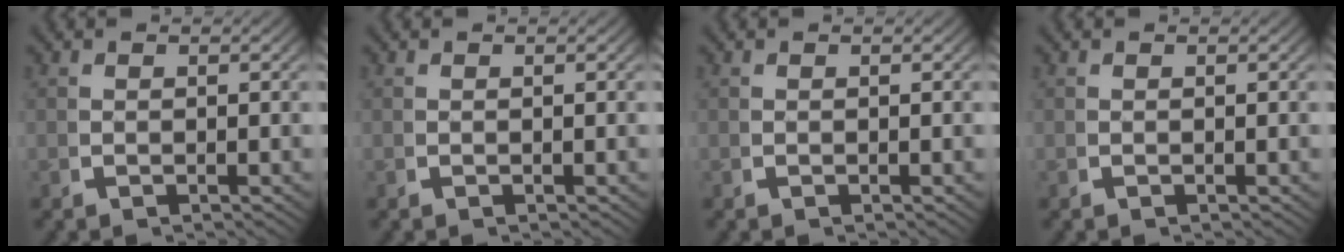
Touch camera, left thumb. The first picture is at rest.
{"total": 0.0}
{"total": 0.0}
{"total": 0.0}